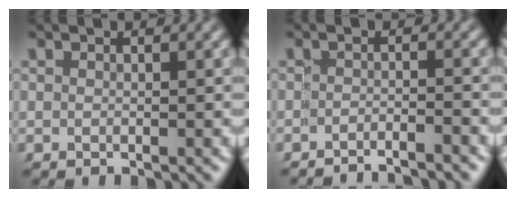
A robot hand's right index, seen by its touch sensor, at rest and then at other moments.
{"total": 3.7, "force": [-3.6, 0.5, 0.3], "torque": [0.006, 0.004, -0.069]}